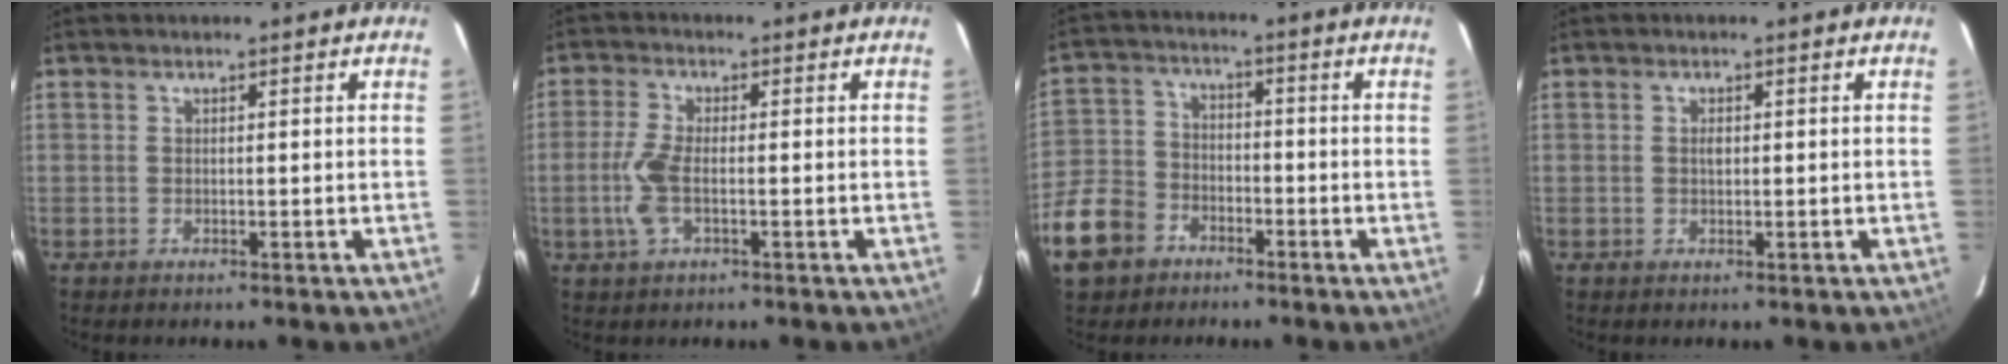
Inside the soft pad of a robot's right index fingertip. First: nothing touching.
{"total": 5.8, "force": [-1.3, 2.1, 5.2], "torque": [-0.120, -0.002, -0.027]}
{"total": 12.9, "force": [-7.0, 9.4, 5.2], "torque": [-0.153, 0.017, -0.128]}
{"total": 1.0, "force": [0.1, 0.6, 0.8], "torque": [-0.013, 0.003, 0.001]}